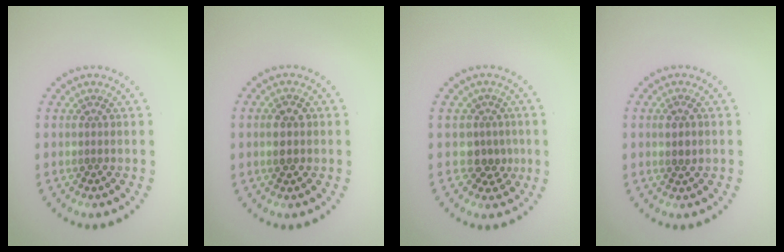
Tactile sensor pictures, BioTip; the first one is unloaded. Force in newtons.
{"total": 2.4, "press": 2.4, "slide": 0.1}
{"total": 2.4, "press": 1.9, "slide": 1.5}
{"total": 1.1, "press": 1.1, "slide": 0.3}